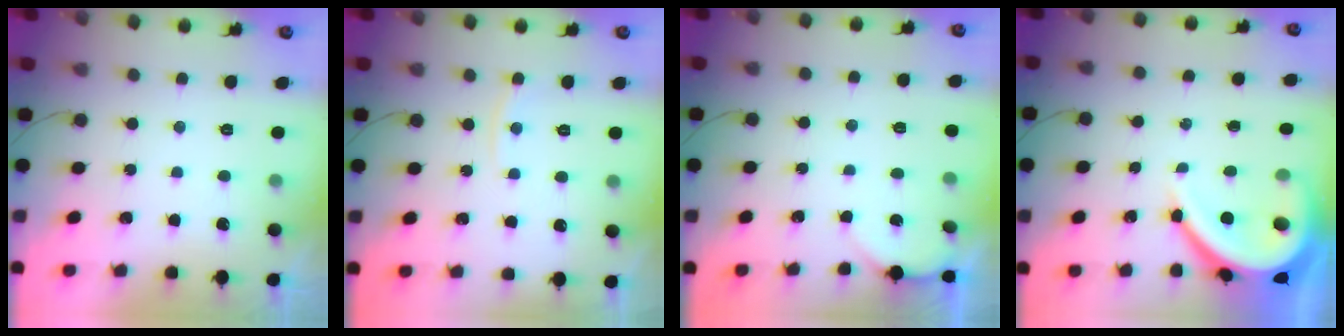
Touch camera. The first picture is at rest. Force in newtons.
{"total": 4.1, "press": 4.0, "slide": 0.5}
{"total": 1.0, "press": 1.0, "slide": 0.1}
{"total": 11.2, "press": 11.1, "slide": 1.4}